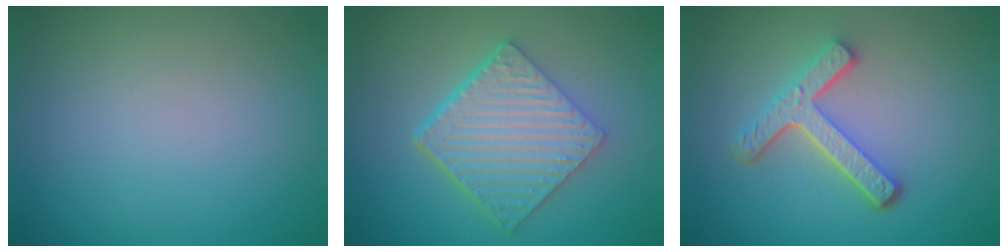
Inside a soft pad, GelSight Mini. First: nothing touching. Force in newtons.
{"total": 6.3, "press": 4.6, "slide": 4.3}
{"total": 4.5, "press": 3.4, "slide": 2.8}